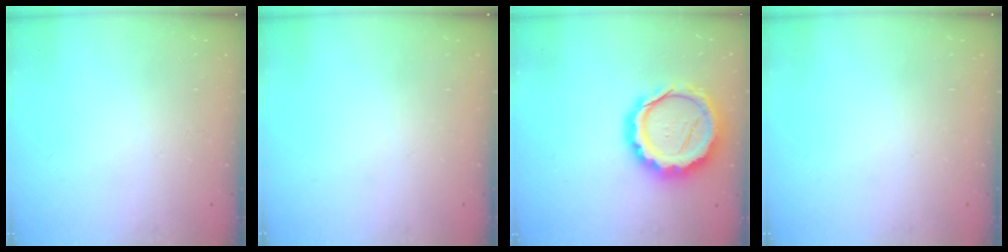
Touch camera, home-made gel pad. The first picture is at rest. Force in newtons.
{"total": 0.0}
{"total": 20.2, "press": 19.8, "slide": 3.7}
{"total": 0.0}